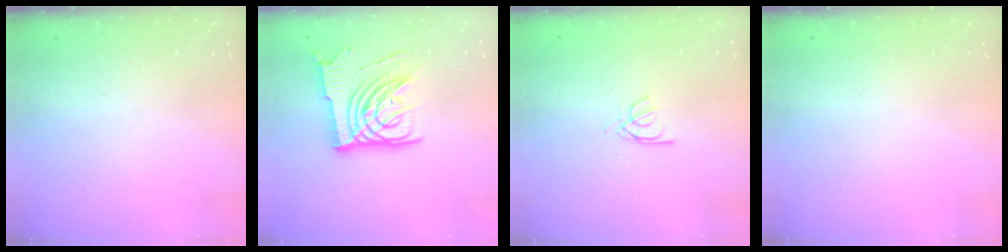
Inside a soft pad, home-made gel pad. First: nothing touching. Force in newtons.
{"total": 14.6, "press": 14.5, "slide": 1.8}
{"total": 2.6, "press": 2.6, "slide": 0.3}
{"total": 0.0}